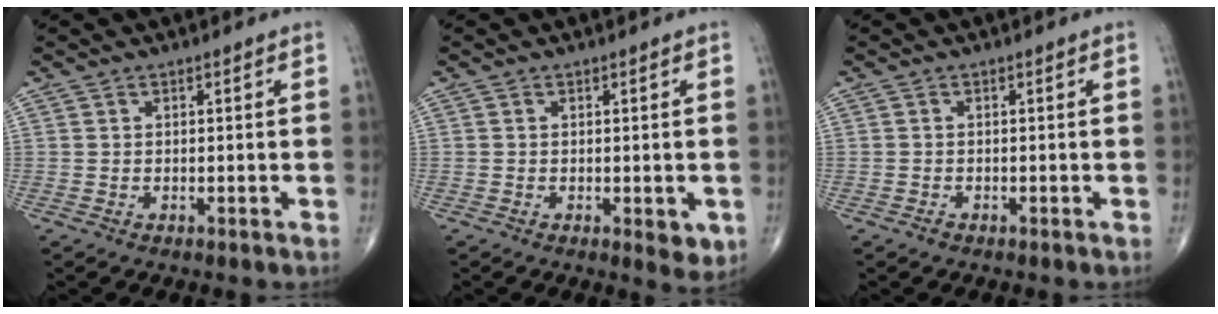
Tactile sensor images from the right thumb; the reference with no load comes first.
{"total": 3.7, "force": [-0.9, 1.6, 3.2], "torque": [-0.029, -0.007, -0.010]}
{"total": 0.8, "force": [-0.6, 0.5, 0.3], "torque": [-0.005, 0.000, -0.014]}